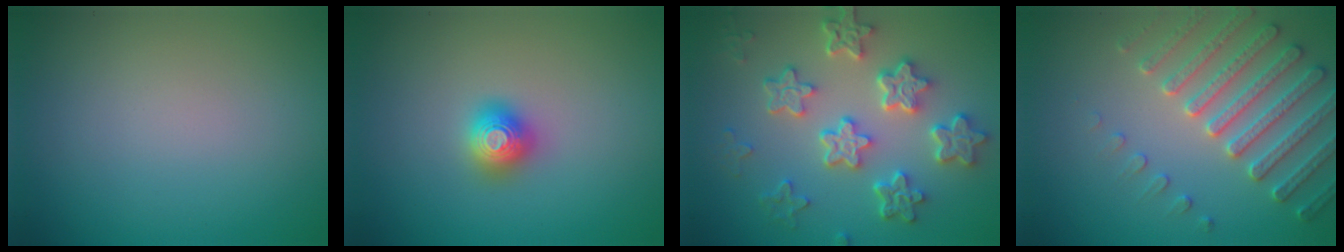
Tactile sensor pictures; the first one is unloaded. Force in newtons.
{"total": 2.0, "press": 2.0, "slide": 0.2}
{"total": 6.4, "press": 4.9, "slide": 4.2}
{"total": 4.5, "press": 4.5, "slide": 0.6}